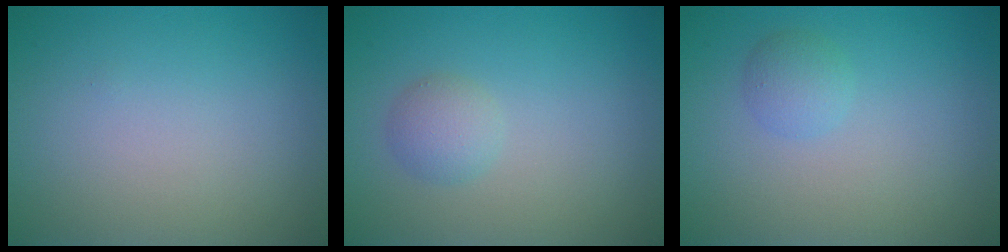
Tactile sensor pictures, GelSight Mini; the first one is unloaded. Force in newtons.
{"total": 1.8, "press": 1.8, "slide": 0.1}
{"total": 1.5, "press": 1.5, "slide": 0.1}